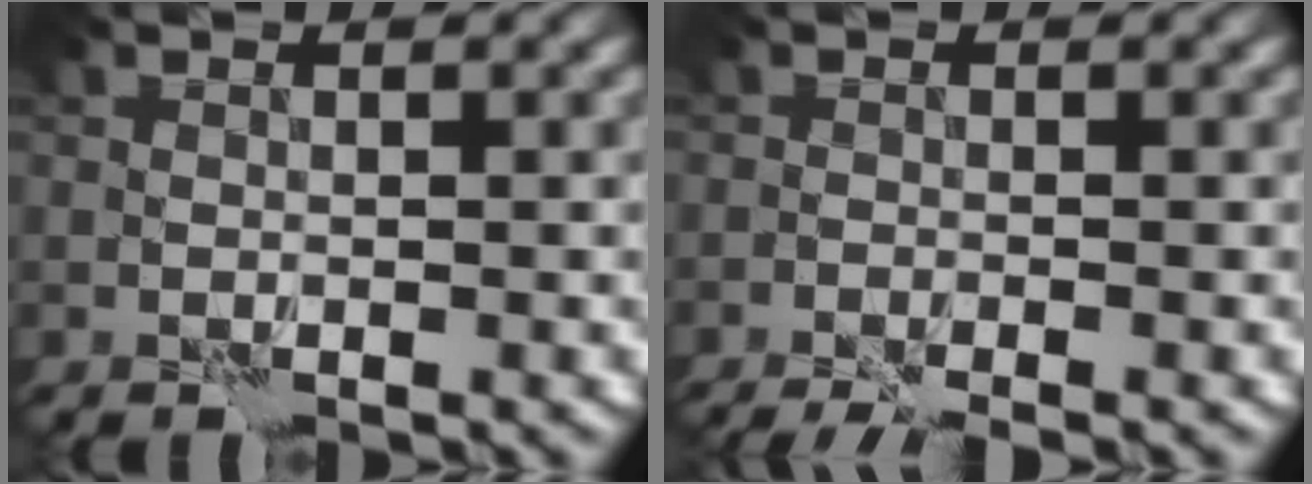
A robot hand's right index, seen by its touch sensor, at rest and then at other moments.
{"total": 3.7, "force": [-3.0, 0.3, 2.1], "torque": [-0.038, -0.017, -0.052]}